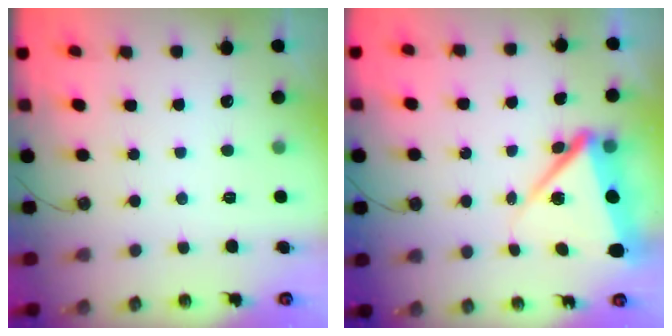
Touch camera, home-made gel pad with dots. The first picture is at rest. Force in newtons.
{"total": 9.5, "press": 9.3, "slide": 1.6}